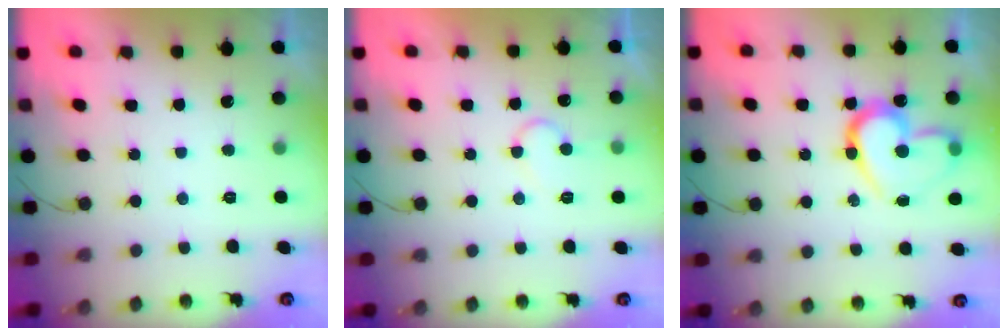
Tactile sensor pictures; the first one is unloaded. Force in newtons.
{"total": 6.5, "press": 6.5, "slide": 0.4}
{"total": 16.5, "press": 16.4, "slide": 1.9}